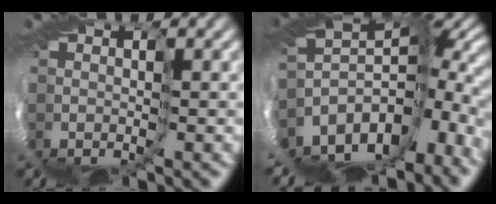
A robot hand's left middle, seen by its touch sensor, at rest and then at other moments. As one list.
[{"total": 7.3, "force": [-5.8, 1.9, 4.0], "torque": [-0.105, 0.008, -0.076]}]